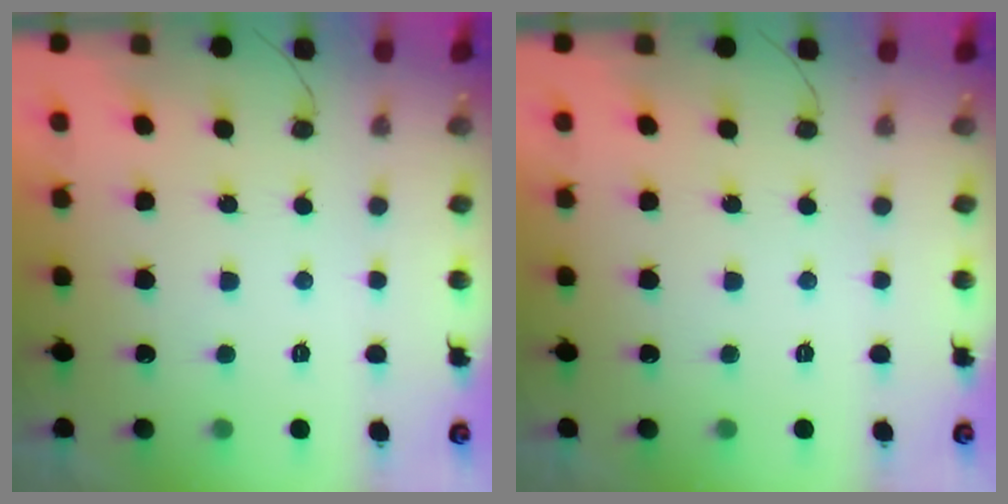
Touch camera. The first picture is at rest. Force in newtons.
{"total": 0.0}